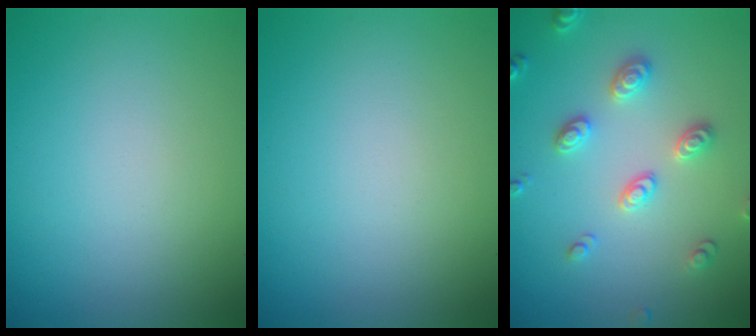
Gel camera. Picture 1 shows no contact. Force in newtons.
{"total": 0.0}
{"total": 2.8, "press": 2.7, "slide": 0.8}